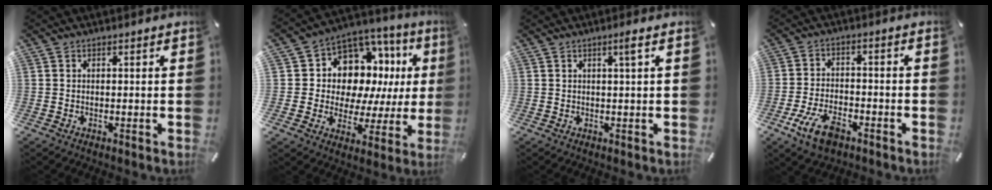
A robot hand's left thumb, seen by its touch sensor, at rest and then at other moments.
{"total": 11.1, "force": [5.3, 8.8, 4.3], "torque": [-0.069, -0.067, 0.103]}
{"total": 2.3, "force": [1.0, -0.1, 2.1], "torque": [-0.041, -0.001, 0.015]}
{"total": 9.3, "force": [-4.9, 5.0, 6.1], "torque": [-0.128, 0.016, -0.089]}